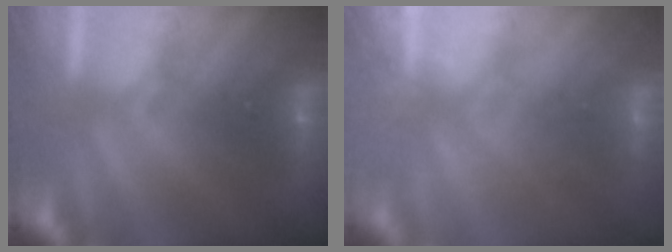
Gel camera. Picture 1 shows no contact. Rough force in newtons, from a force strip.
{"total": 1.8}